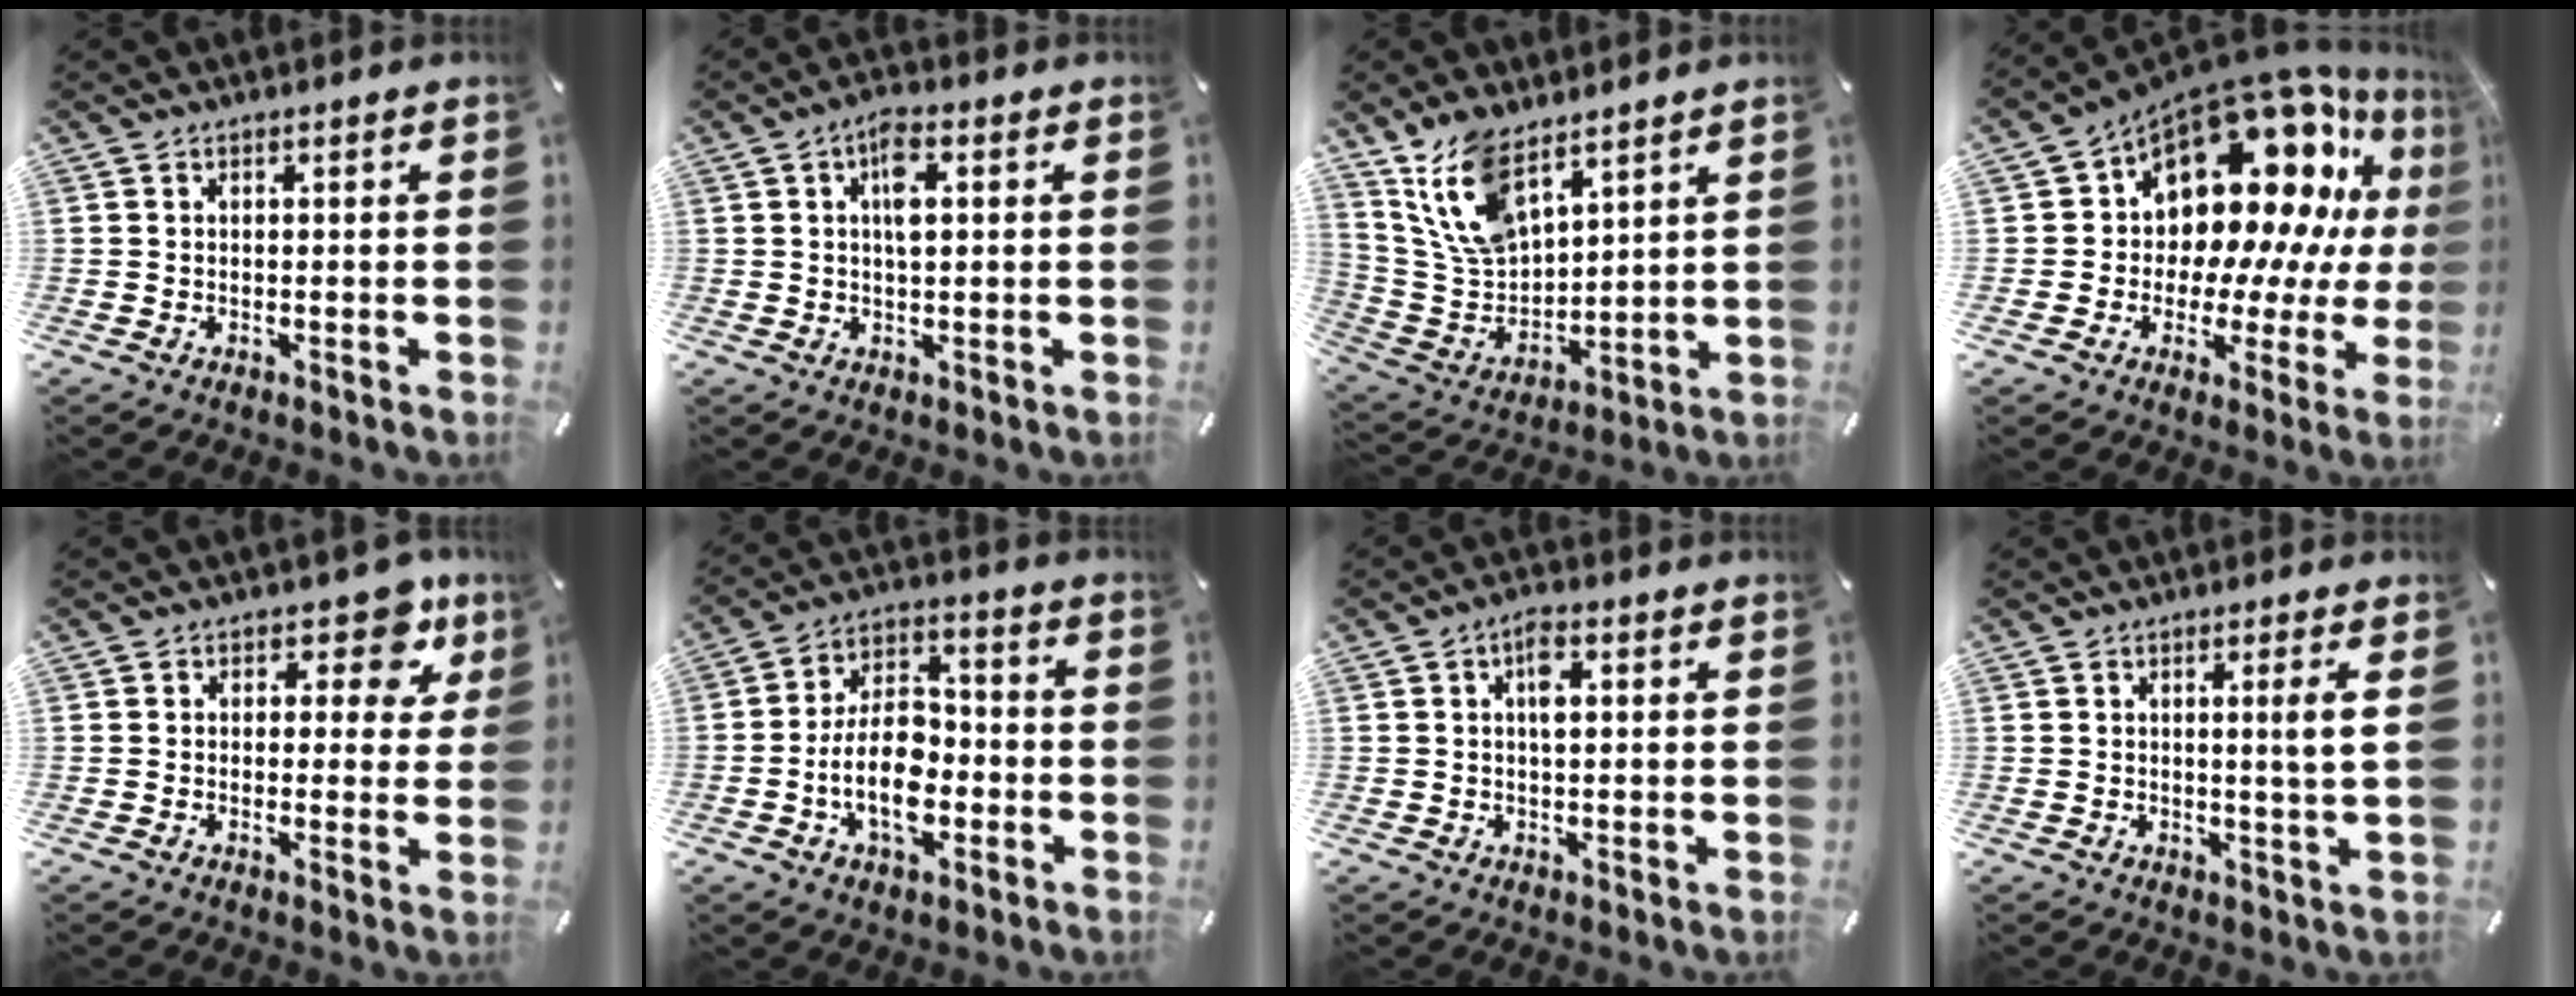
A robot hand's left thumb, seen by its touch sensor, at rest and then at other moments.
{"total": 5.6, "force": [1.6, 2.4, 4.8], "torque": [-0.086, 0.004, 0.022]}
{"total": 13.8, "force": [9.7, 7.0, 6.9], "torque": [-0.177, -0.038, 0.187]}
{"total": 17.2, "force": [10.0, 10.6, 9.1], "torque": [-0.119, -0.106, 0.177]}
{"total": 8.6, "force": [4.3, 5.0, 5.6], "torque": [-0.049, -0.023, 0.066]}
{"total": 13.9, "force": [-3.6, 8.6, 10.3], "torque": [-0.203, 0.005, -0.066]}
{"total": 4.1, "force": [1.1, 1.8, 3.5], "torque": [-0.060, 0.003, 0.013]}
{"total": 4.9, "force": [1.1, -0.2, 4.8], "torque": [-0.084, -0.011, 0.012]}